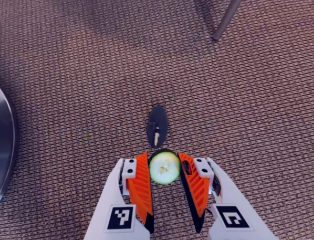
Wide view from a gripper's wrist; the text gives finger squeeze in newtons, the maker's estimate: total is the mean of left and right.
{"total": 8.4, "left": 8.3, "right": 8.5}